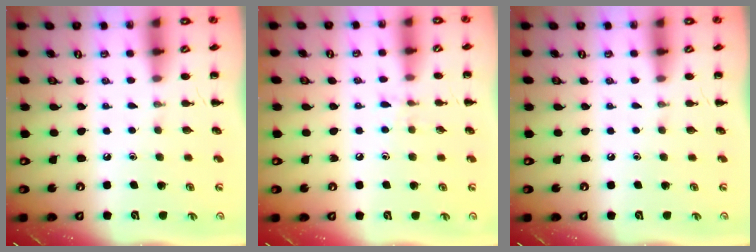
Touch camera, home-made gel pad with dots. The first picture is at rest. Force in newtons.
{"total": 5.7, "press": 5.3, "slide": 2.2}
{"total": 0.0}